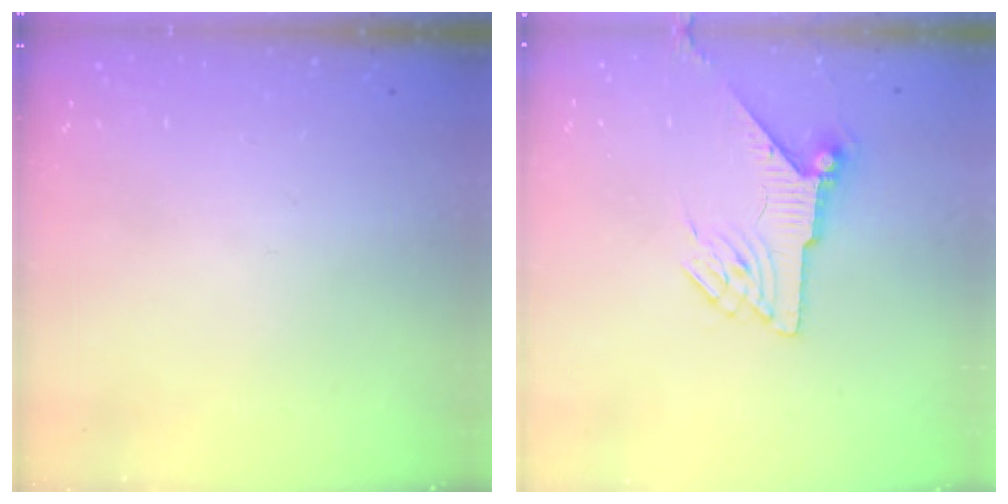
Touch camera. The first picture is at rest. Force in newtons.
{"total": 7.3, "press": 7.3, "slide": 0.7}